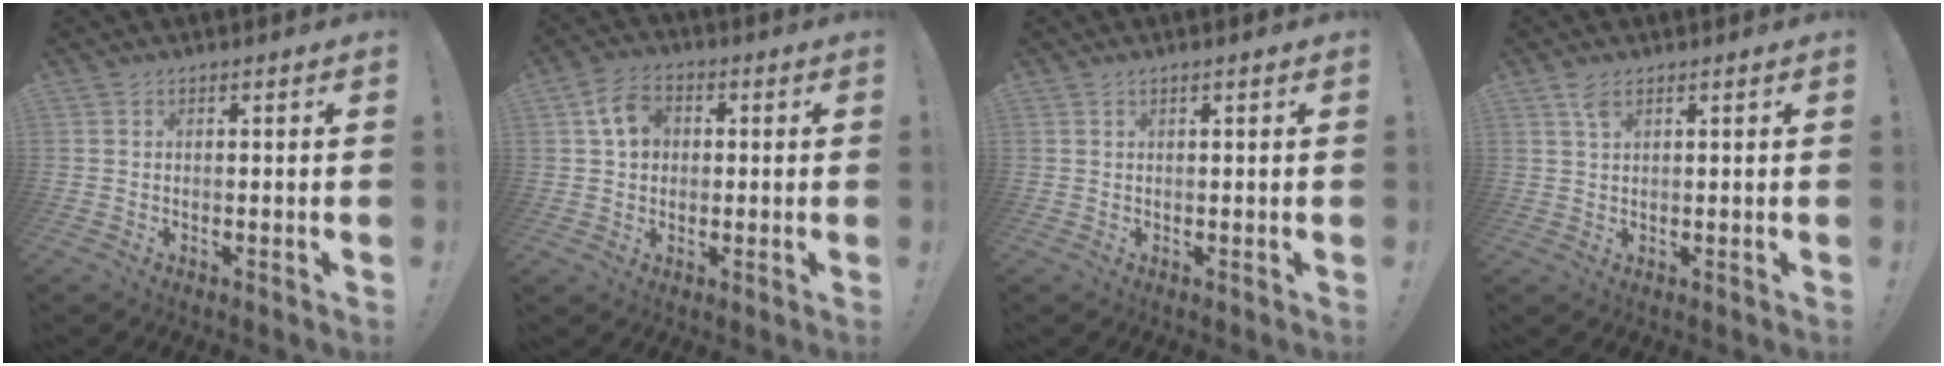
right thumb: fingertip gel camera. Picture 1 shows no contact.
{"total": 8.5, "force": [2.2, 6.6, 4.9], "torque": [-0.085, 0.013, 0.047]}
{"total": 0.8, "force": [0.5, -0.1, 0.7], "torque": [-0.013, 0.001, 0.007]}
{"total": 3.2, "force": [1.9, 1.3, 2.3], "torque": [-0.047, -0.005, 0.035]}